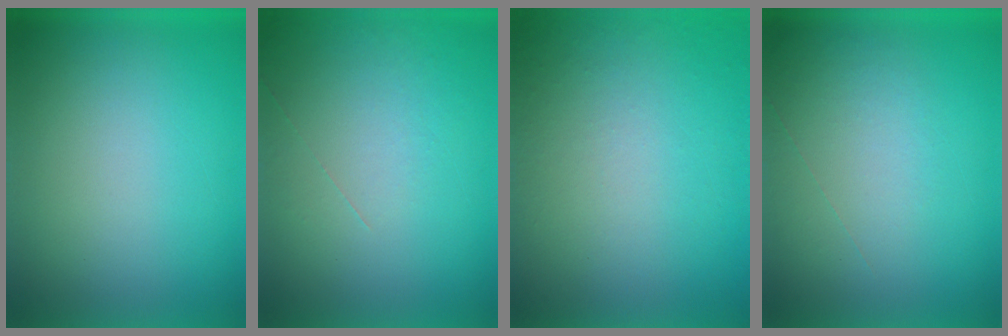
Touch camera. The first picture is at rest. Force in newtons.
{"total": 1.1}
{"total": 8.3}
{"total": 1.0}